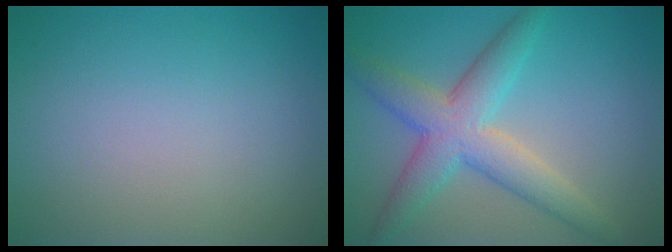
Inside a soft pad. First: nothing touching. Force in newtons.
{"total": 5.8, "press": 5.8, "slide": 0.4}